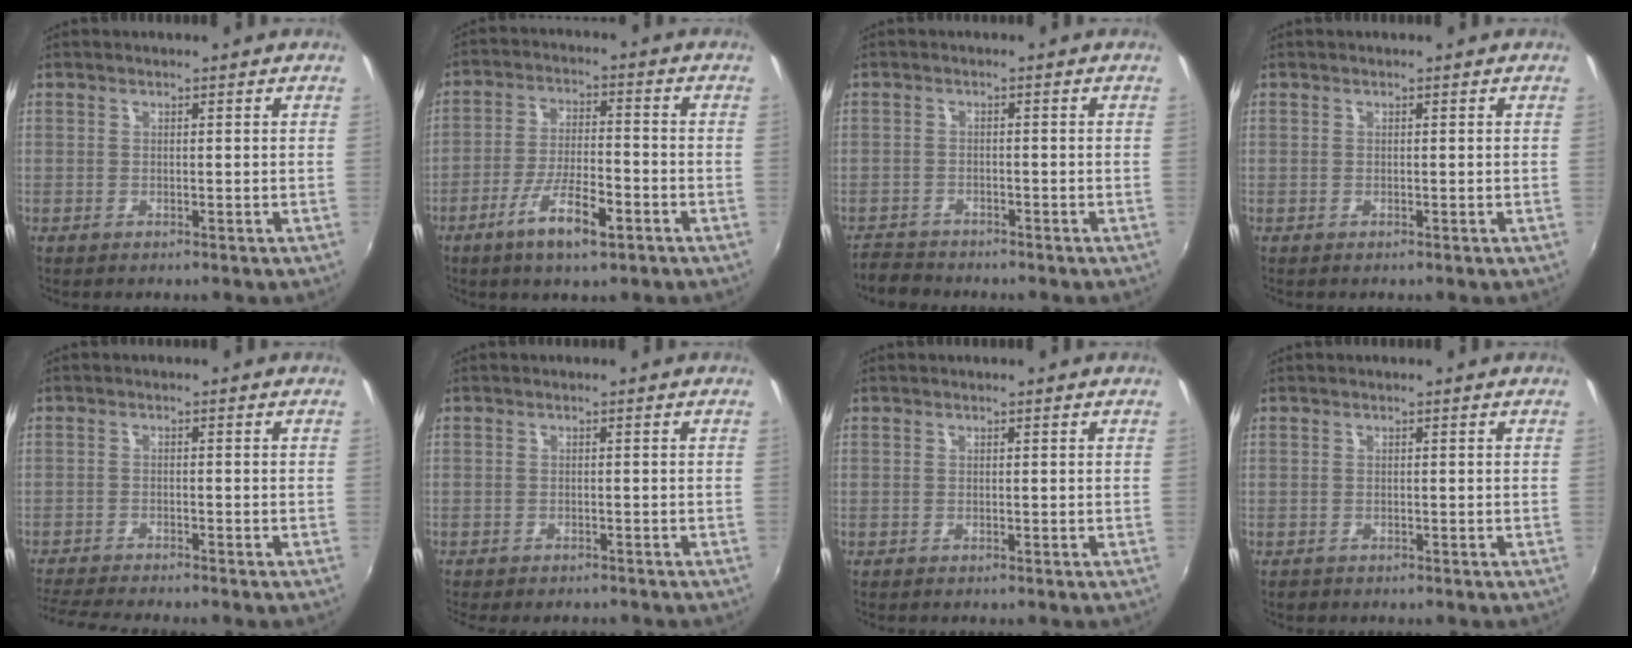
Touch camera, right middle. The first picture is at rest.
{"total": 9.2, "force": [-5.2, 2.5, 7.3], "torque": [-0.146, -0.009, -0.090]}
{"total": 3.7, "force": [-3.5, 1.3, 0.1], "torque": [-0.020, -0.005, -0.071]}
{"total": 0.0}
{"total": 7.1, "force": [-6.7, -0.1, 2.5], "torque": [-0.070, -0.025, -0.117]}
{"total": 4.0, "force": [-3.5, 1.2, 1.5], "torque": [-0.038, -0.020, -0.051]}
{"total": 0.0}
{"total": 1.0, "force": [-0.7, 0.7, 0.0], "torque": [-0.003, -0.002, -0.013]}